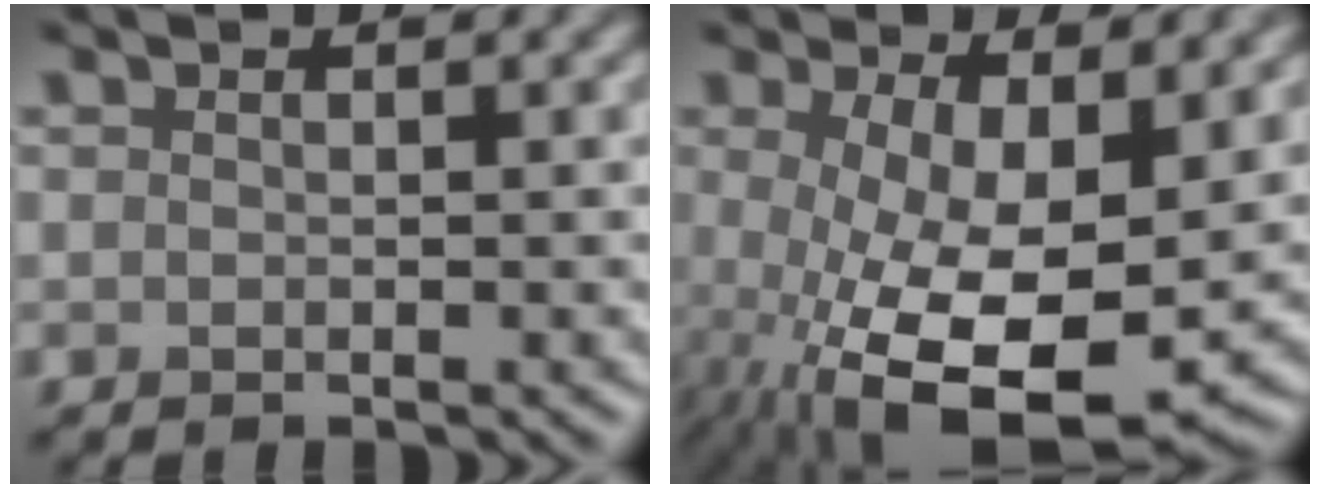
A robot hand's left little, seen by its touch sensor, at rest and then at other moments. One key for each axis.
{"total": 12.7, "fx": -2.7, "fy": 5.5, "fz": 11.1, "tx": -0.193, "ty": -0.039, "tz": -0.028}